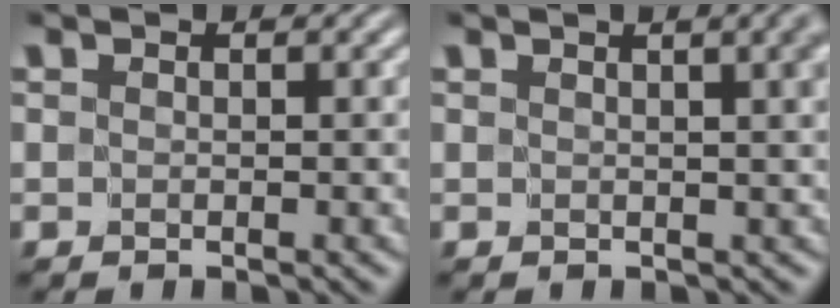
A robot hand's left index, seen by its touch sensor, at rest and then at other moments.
{"total": 6.4, "force": [2.7, 2.7, 5.1], "torque": [-0.013, 0.028, -0.001]}